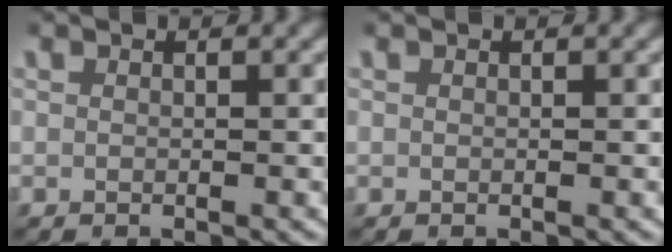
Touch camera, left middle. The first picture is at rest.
{"total": 0.0}